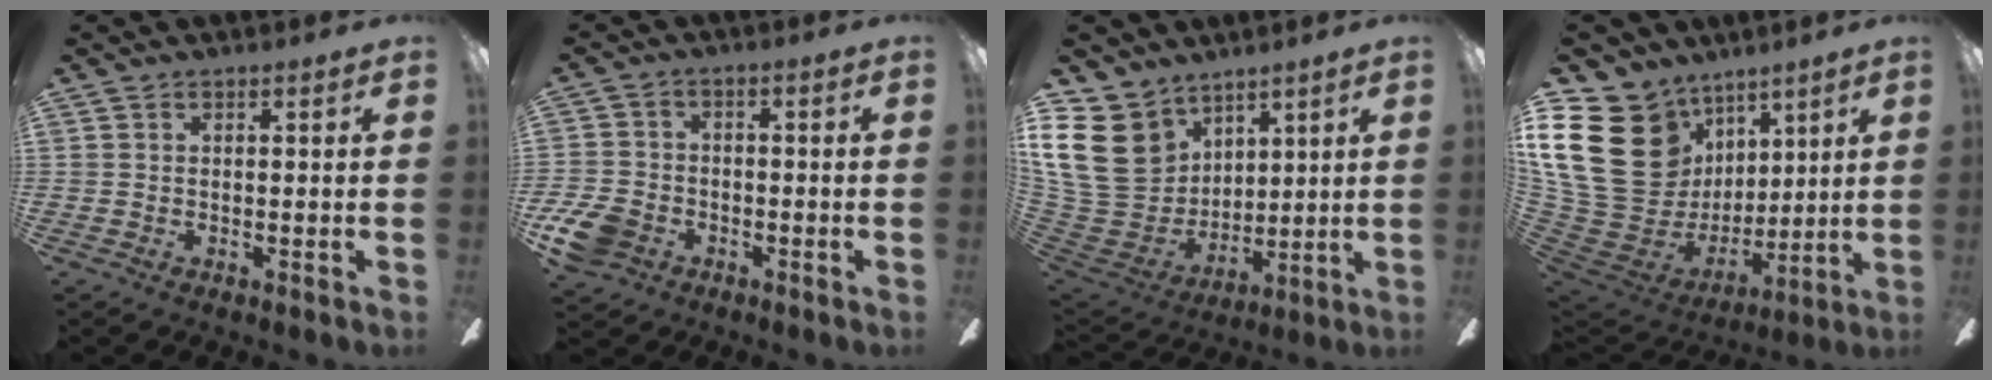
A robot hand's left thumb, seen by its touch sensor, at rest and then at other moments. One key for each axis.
{"total": 8.3, "fx": -4.2, "fy": 6.1, "fz": 3.8, "tx": -0.099, "ty": 0.027, "tz": -0.080}
{"total": 17.5, "fx": 7.4, "fy": 13.7, "fz": 8.1, "tx": -0.205, "ty": -0.035, "tz": 0.144}
{"total": 26.3, "fx": 8.1, "fy": 20.6, "fz": 14.1, "tx": -0.312, "ty": -0.048, "tz": 0.181}